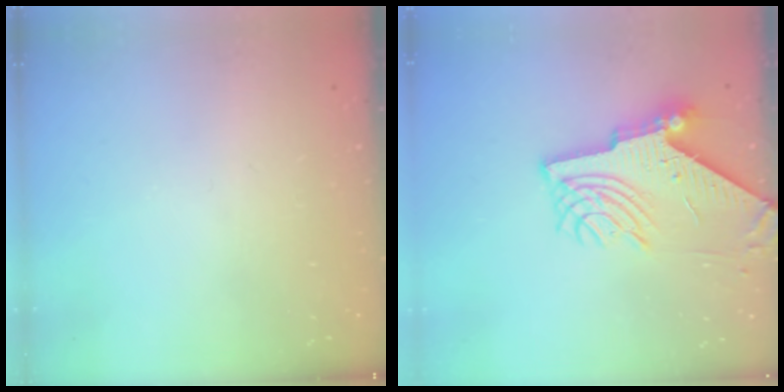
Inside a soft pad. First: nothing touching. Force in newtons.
{"total": 9.7, "press": 9.7, "slide": 1.0}